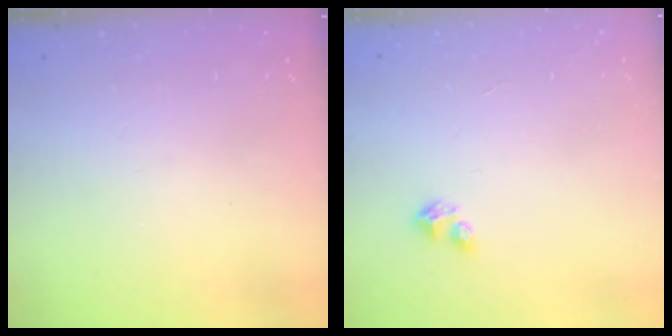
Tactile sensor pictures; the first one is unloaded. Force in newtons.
{"total": 3.0, "press": 2.9, "slide": 0.3}